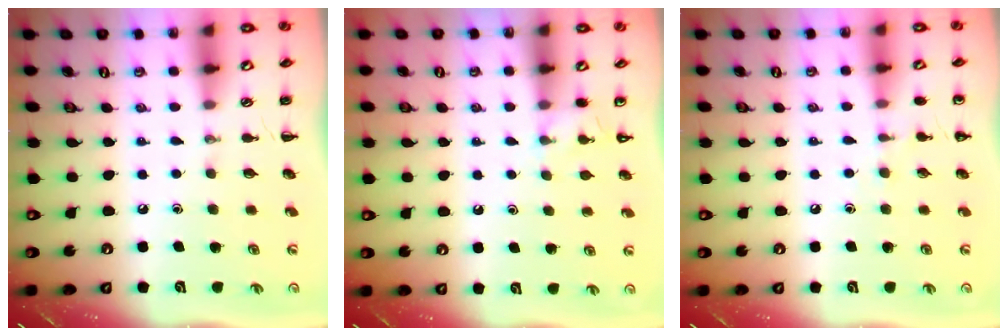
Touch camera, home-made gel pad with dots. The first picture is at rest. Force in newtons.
{"total": 3.7, "press": 3.4, "slide": 1.4}
{"total": 5.5, "press": 5.3, "slide": 1.6}